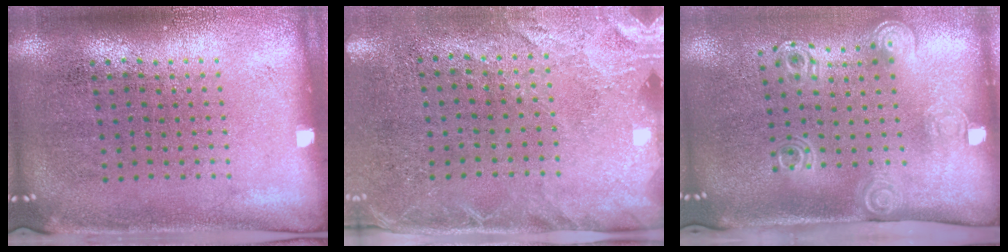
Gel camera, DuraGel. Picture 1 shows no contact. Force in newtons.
{"total": 2.5, "press": 2.1, "slide": 1.3}
{"total": 2.1, "press": 1.4, "slide": 1.6}